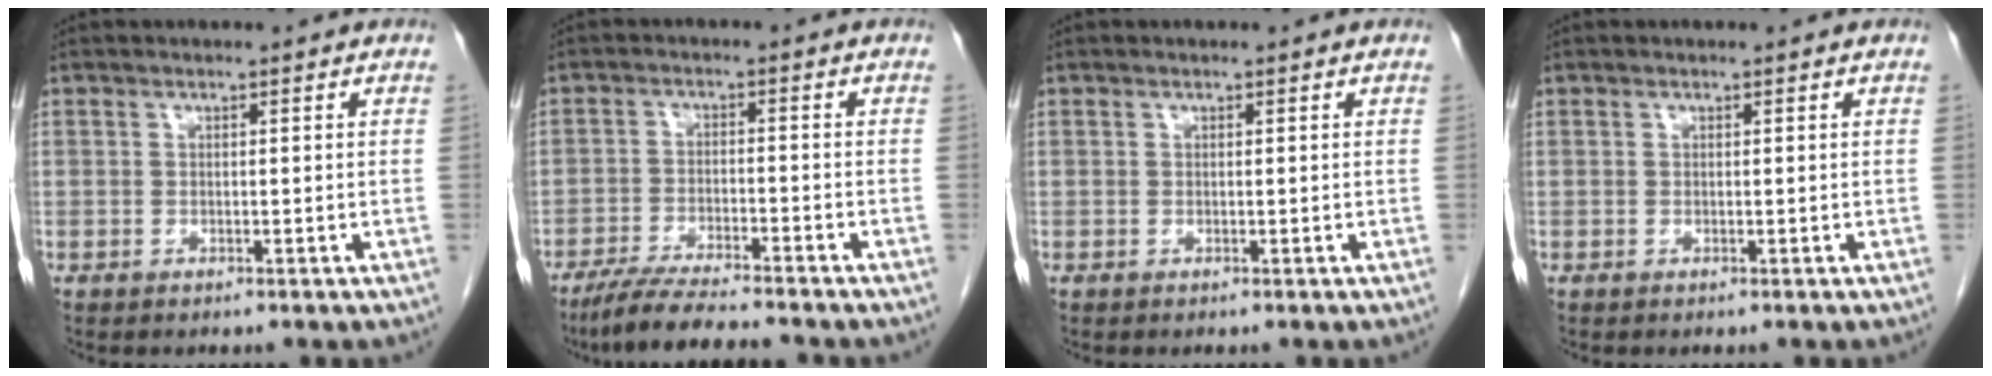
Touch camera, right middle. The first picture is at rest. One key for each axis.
{"total": 9.4, "fx": -8.1, "fy": 0.3, "fz": 4.6, "tx": -0.077, "ty": -0.027, "tz": -0.136}
{"total": 0.0}
{"total": 0.0}